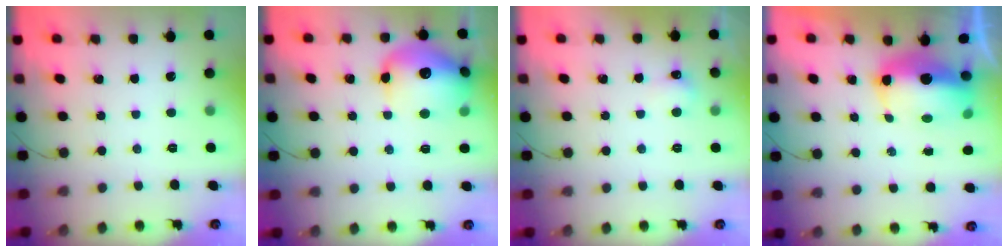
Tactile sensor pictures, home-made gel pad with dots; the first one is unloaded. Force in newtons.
{"total": 17.6, "press": 17.4, "slide": 2.4}
{"total": 3.8, "press": 3.7, "slide": 1.1}
{"total": 12.4, "press": 12.4, "slide": 1.3}